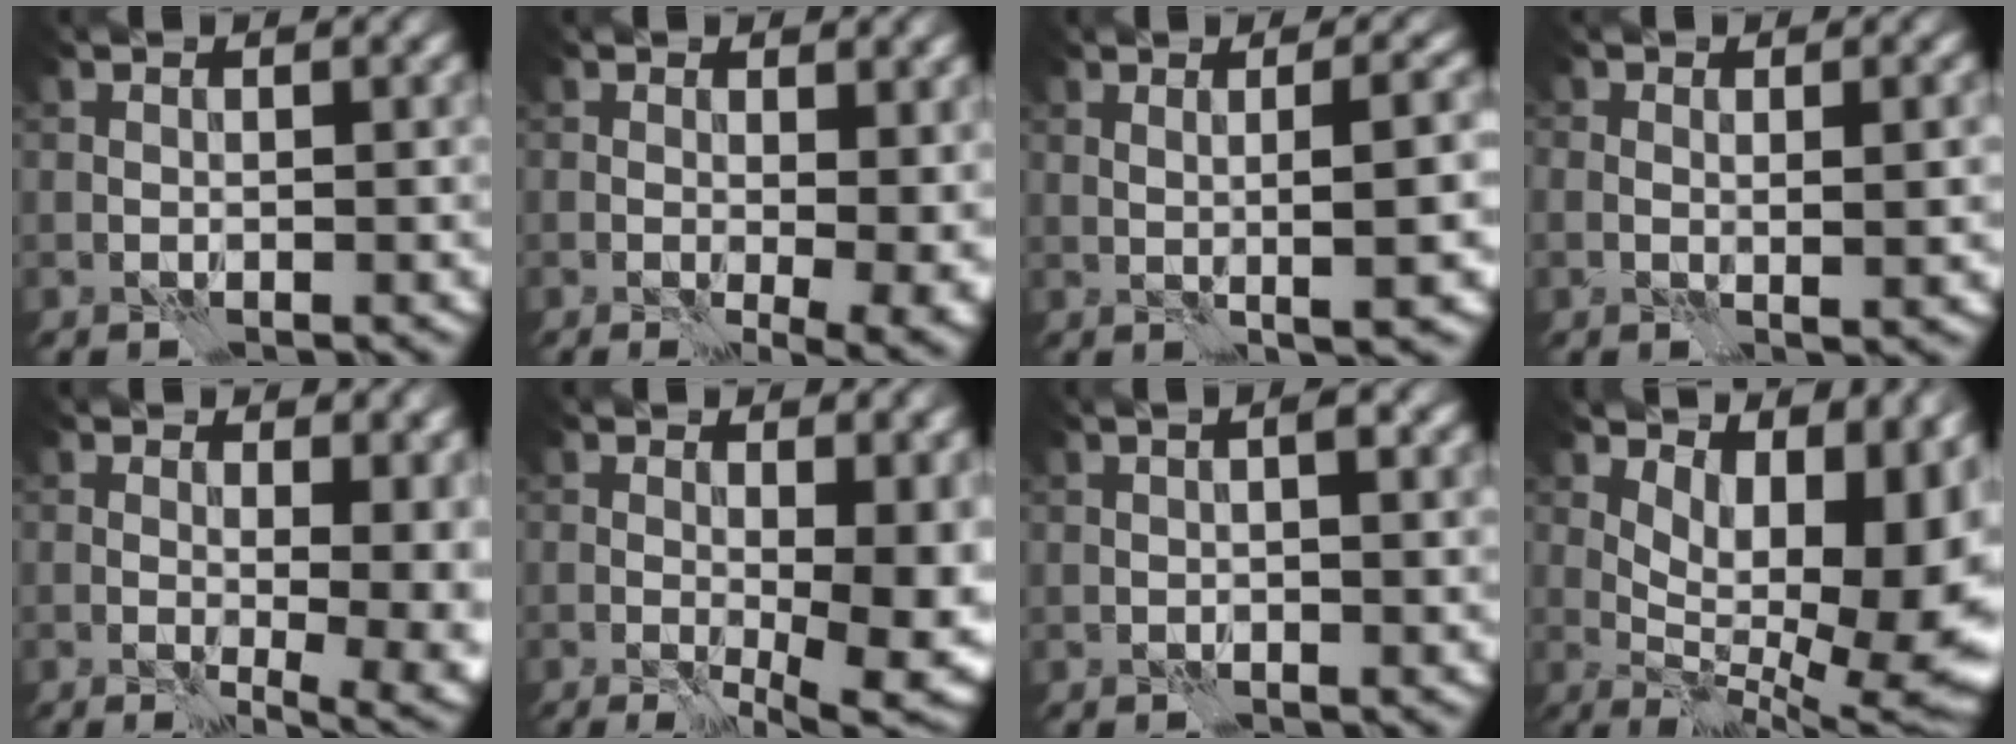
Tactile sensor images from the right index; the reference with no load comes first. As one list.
[{"total": 6.1, "force": [1.0, 2.8, 5.4], "torque": [-0.045, -0.011, 0.024]}, {"total": 4.9, "force": [0.3, 1.0, 4.8], "torque": [-0.062, 0.008, 0.005]}, {"total": 1.9, "force": [0.2, 0.7, 1.8], "torque": [-0.026, -0.001, 0.002]}, {"total": 8.4, "force": [1.5, 4.1, 7.2], "torque": [-0.047, 0.008, 0.026]}, {"total": 10.0, "force": [0.4, 4.2, 9.1], "torque": [-0.079, -0.008, 0.018]}, {"total": 2.4, "force": [0.3, 0.5, 2.4], "torque": [-0.021, -0.001, 0.000]}, {"total": 14.4, "force": [2.9, 6.4, 12.5], "torque": [-0.122, 0.012, 0.060]}]